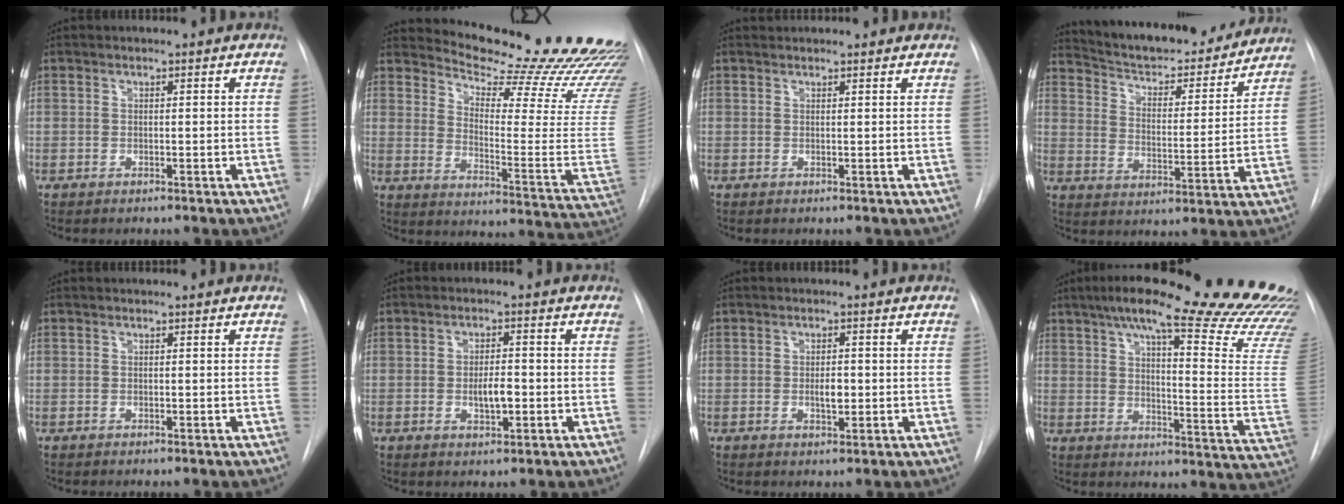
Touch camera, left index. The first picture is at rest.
{"total": 25.0, "force": [23.2, 0.9, 9.4], "torque": [-0.140, -0.147, 0.286]}
{"total": 3.8, "force": [3.6, 0.8, 0.8], "torque": [-0.012, 0.030, 0.042]}
{"total": 21.5, "force": [19.7, 4.6, 7.3], "torque": [-0.109, -0.010, 0.275]}
{"total": 0.0}
{"total": 3.7, "force": [-0.8, 1.4, 3.4], "torque": [-0.056, 0.000, -0.009]}
{"total": 2.3, "force": [-0.2, 1.0, 2.1], "torque": [-0.037, 0.000, -0.001]}
{"total": 32.2, "force": [27.4, 1.7, 16.8], "torque": [-0.181, -0.100, 0.333]}